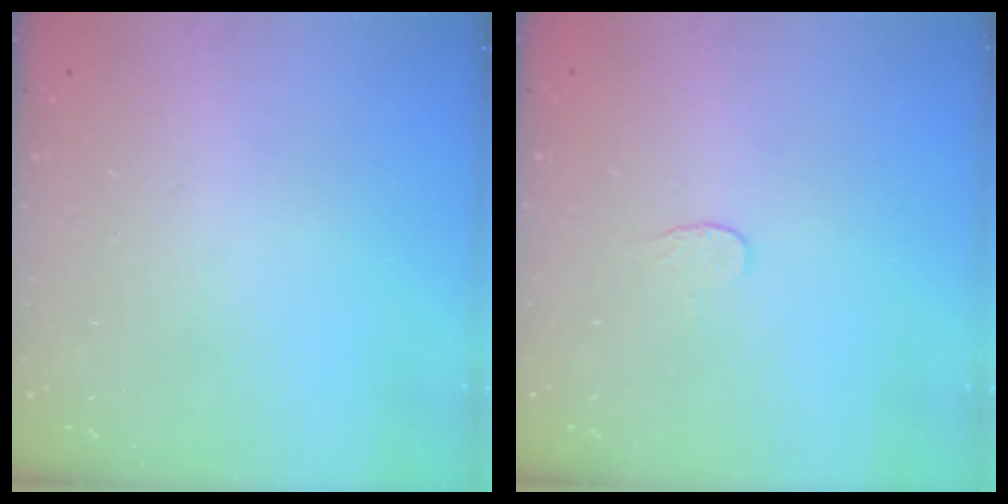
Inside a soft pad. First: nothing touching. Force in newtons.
{"total": 3.3, "press": 3.3, "slide": 0.4}